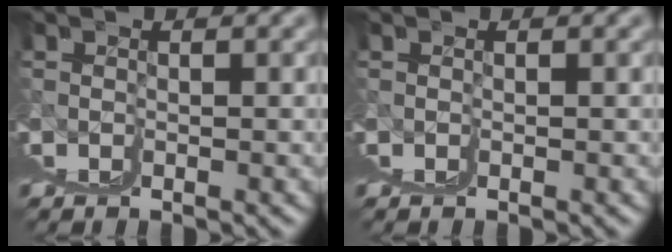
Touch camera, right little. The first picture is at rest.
{"total": 0.0}